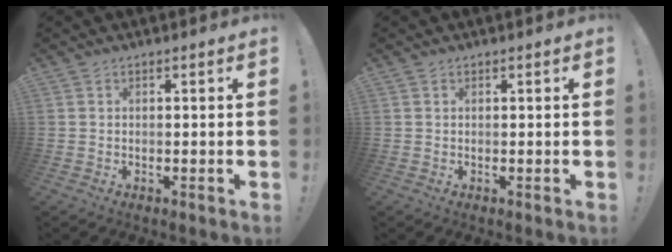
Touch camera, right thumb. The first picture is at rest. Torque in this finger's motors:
{"motor_torque": [-0.17, -0.07, -0.02, 0.10, 0.01]}